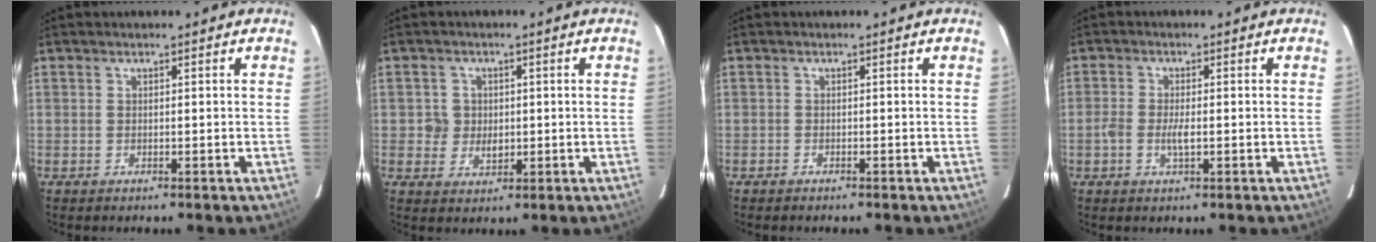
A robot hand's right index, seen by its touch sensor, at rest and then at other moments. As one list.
[{"total": 4.0, "force": [0.1, 3.9, 0.8], "torque": [-0.014, 0.009, 0.001]}, {"total": 0.7, "force": [-0.7, 0.3, 0.0], "torque": [-0.004, 0.001, -0.013]}, {"total": 3.3, "force": [-0.9, 1.2, 3.0], "torque": [-0.064, -0.001, -0.019]}]